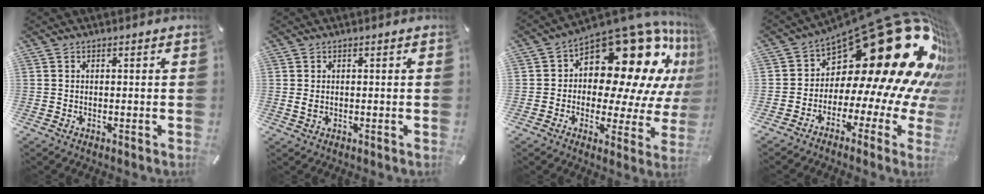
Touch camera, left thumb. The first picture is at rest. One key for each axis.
{"total": 1.9, "fx": 0.0, "fy": 1.4, "fz": 1.3, "tx": -0.017, "ty": 0.000, "tz": -0.002}
{"total": 21.9, "fx": 10.1, "fy": 11.6, "fz": 15.5, "tx": -0.213, "ty": -0.095, "tz": 0.173}
{"total": 30.7, "fx": 13.6, "fy": 14.0, "fz": 23.7, "tx": -0.321, "ty": -0.147, "tz": 0.266}